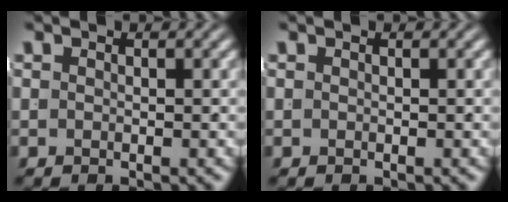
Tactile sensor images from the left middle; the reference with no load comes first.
{"total": 0.0}